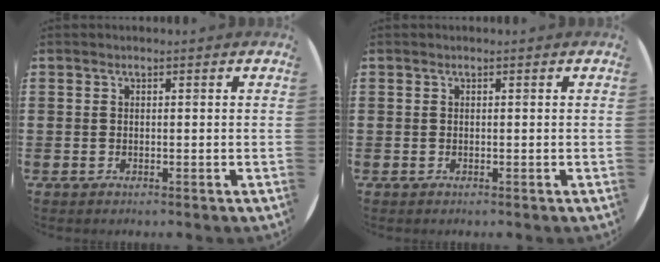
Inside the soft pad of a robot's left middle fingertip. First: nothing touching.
{"total": 0.0}